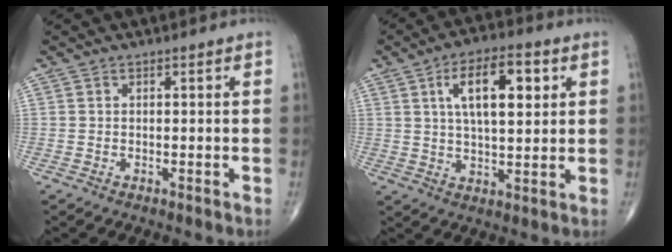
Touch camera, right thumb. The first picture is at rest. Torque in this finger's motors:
{"motor_torque": [-0.40, 2.62, 1.10, 0.34, 0.39]}